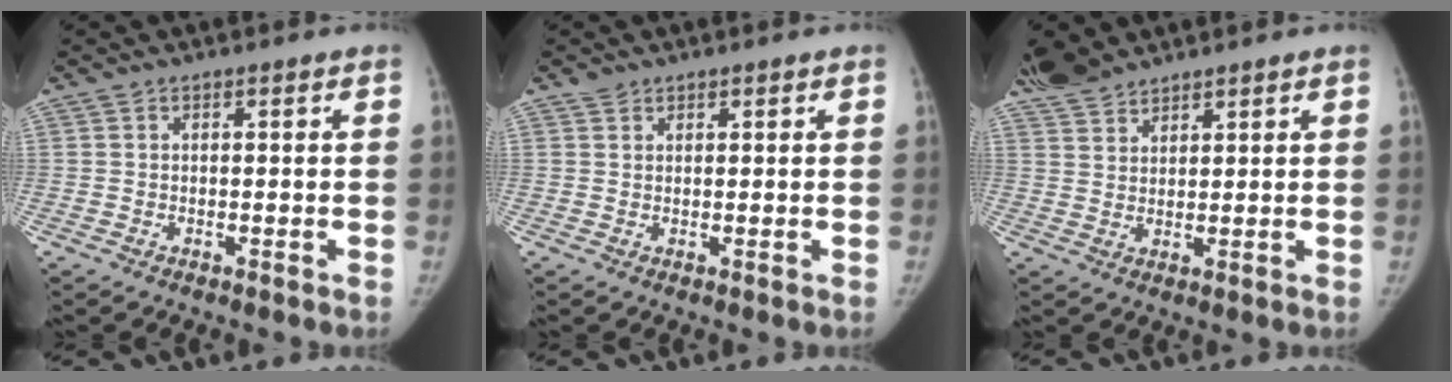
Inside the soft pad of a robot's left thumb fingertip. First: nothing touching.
{"total": 1.4, "force": [1.1, 0.9, 0.2], "torque": [0.004, -0.001, 0.019]}
{"total": 6.2, "force": [5.6, 2.0, 1.6], "torque": [-0.027, -0.009, 0.117]}